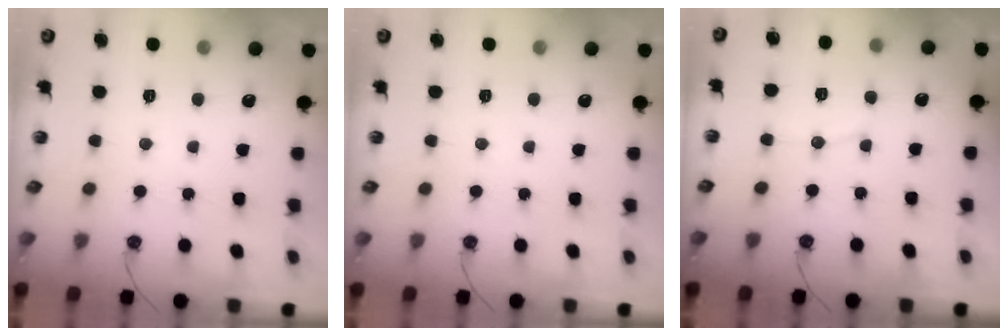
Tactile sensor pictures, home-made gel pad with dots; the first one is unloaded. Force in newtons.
{"total": 0.0}
{"total": 6.4, "press": 6.3, "slide": 0.4}